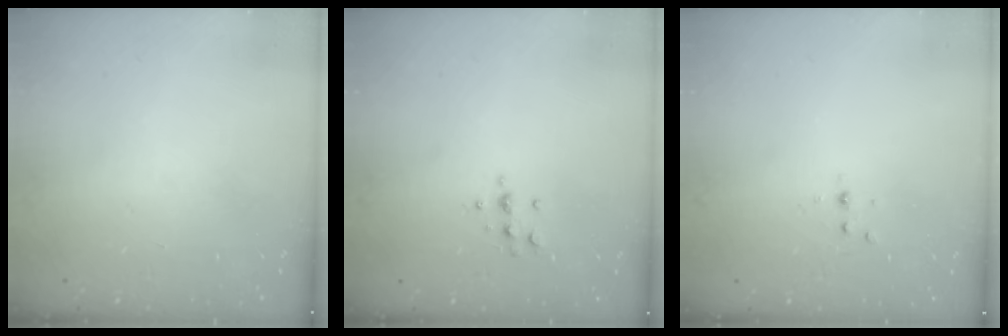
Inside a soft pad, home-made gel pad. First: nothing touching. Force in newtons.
{"total": 6.1, "press": 6.0, "slide": 0.9}
{"total": 2.7, "press": 2.3, "slide": 1.4}